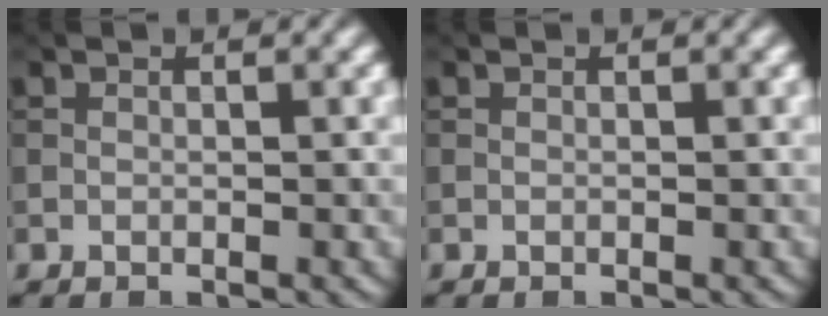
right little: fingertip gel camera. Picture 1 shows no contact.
{"total": 0.0}